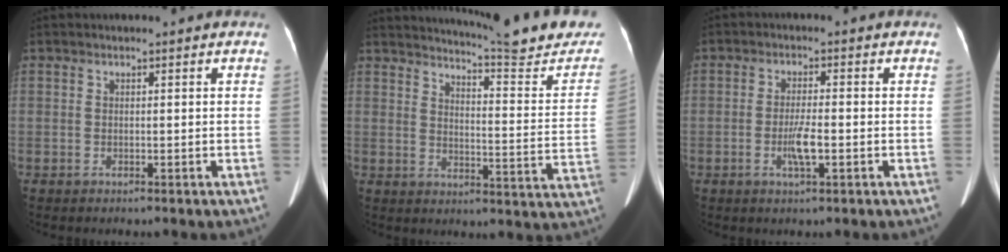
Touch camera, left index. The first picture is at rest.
{"total": 19.4, "force": [18.2, 0.7, 6.8], "torque": [-0.096, -0.089, 0.216]}
{"total": 4.0, "force": [-1.3, 0.5, 3.7], "torque": [-0.073, -0.003, -0.024]}